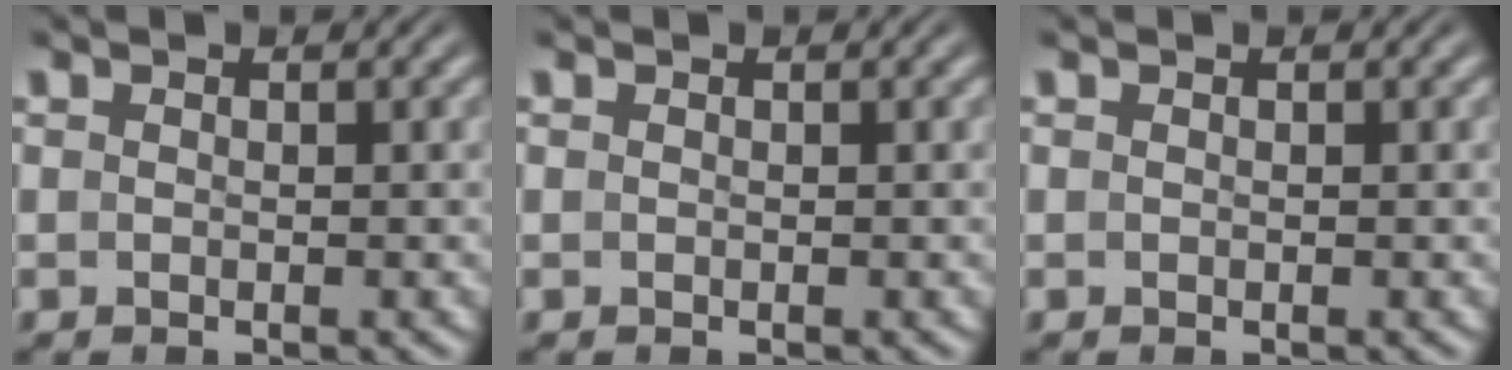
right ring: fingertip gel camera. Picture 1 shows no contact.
{"total": 0.0}
{"total": 0.0}